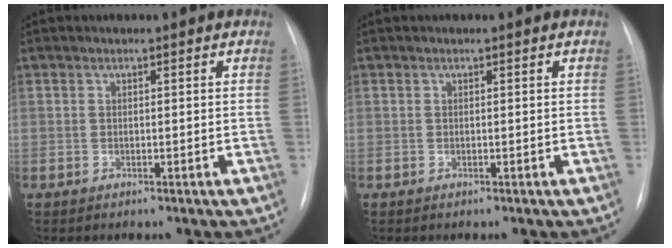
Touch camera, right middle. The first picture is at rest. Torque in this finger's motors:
{"motor_torque": [-0.13, 0.06, -0.03, 0.00]}